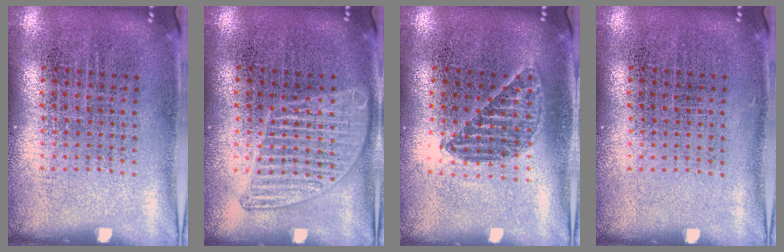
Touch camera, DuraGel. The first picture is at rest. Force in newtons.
{"total": 2.2, "press": 2.2, "slide": 0.4}
{"total": 1.2, "press": 1.1, "slide": 0.5}
{"total": 0.0}